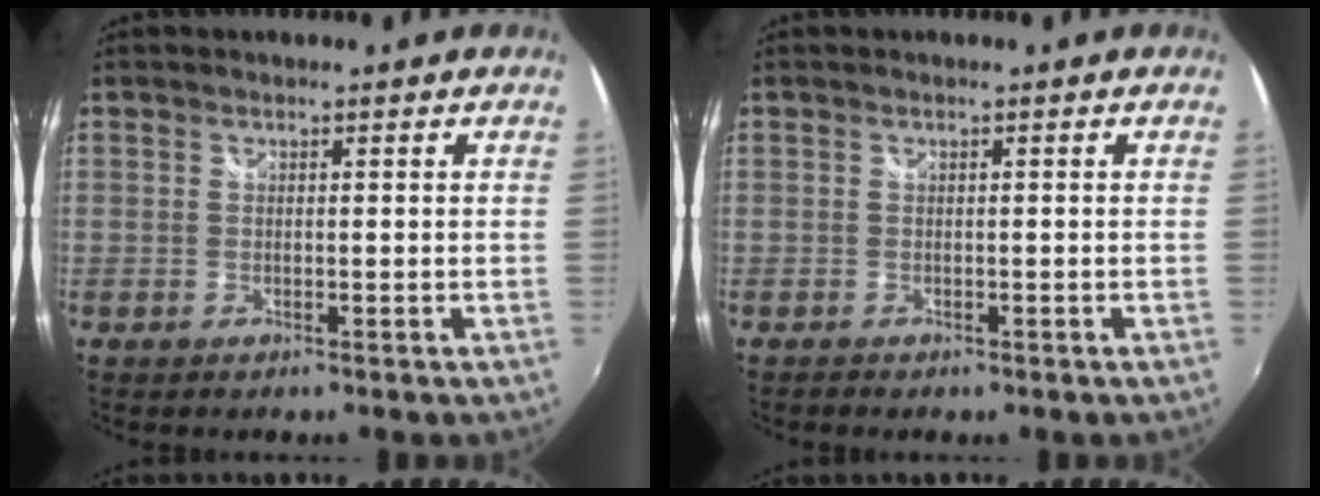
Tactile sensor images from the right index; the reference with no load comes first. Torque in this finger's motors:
{"motor_torque": [0.02, 0.10, 0.05, 0.01]}